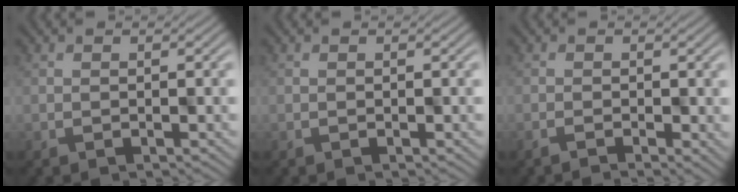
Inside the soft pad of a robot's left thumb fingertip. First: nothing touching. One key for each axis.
{"total": 0.0}
{"total": 0.6, "fx": -0.4, "fy": -0.3, "fz": -0.4, "tx": 0.007, "ty": -0.002, "tz": -0.012}